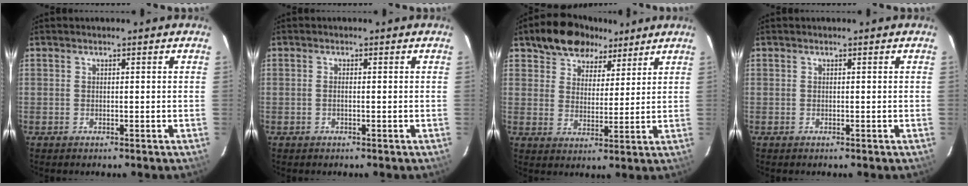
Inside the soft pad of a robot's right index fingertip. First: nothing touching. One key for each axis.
{"total": 0.9, "fx": -0.2, "fy": 0.1, "fz": 0.9, "tx": -0.018, "ty": 0.001, "tz": -0.005}
{"total": 10.9, "fx": 7.3, "fy": 6.9, "fz": 4.4, "tx": -0.089, "ty": 0.037, "tz": 0.125}
{"total": 0.0}